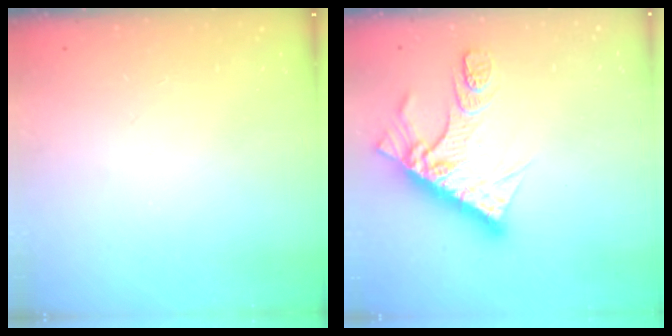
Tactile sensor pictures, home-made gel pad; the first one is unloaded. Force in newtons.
{"total": 14.5, "press": 14.4, "slide": 1.2}